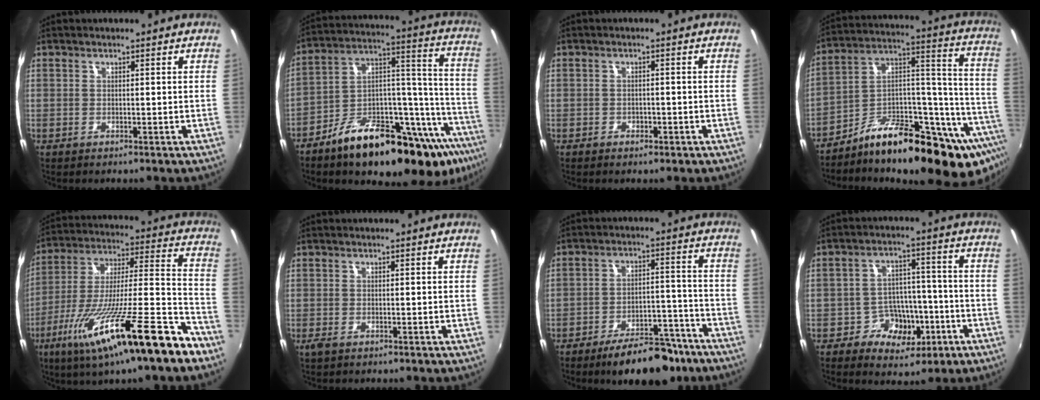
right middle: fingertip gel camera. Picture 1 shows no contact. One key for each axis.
{"total": 28.2, "fx": -18.7, "fy": 9.7, "fz": 18.7, "tx": -0.236, "ty": 0.025, "tz": -0.275}
{"total": 2.5, "fx": -1.5, "fy": 1.6, "fz": 1.2, "tx": -0.023, "ty": -0.004, "tz": -0.019}
{"total": 26.1, "fx": -16.8, "fy": 8.5, "fz": 18.0, "tx": -0.219, "ty": 0.025, "tz": -0.257}
{"total": 25.8, "fx": -15.5, "fy": 2.9, "fz": 20.5, "tx": -0.345, "ty": -0.044, "tz": -0.256}
{"total": 1.0, "fx": -0.7, "fy": 0.4, "fz": 0.7, "tx": -0.015, "ty": -0.004, "tz": -0.013}
{"total": 14.0, "fx": -10.9, "fy": 5.0, "fz": 7.2, "tx": -0.117, "ty": 0.013, "tz": -0.149}
{"total": 9.6, "fx": -4.5, "fy": 7.6, "fz": 3.9, "tx": -0.075, "ty": 0.028, "tz": -0.057}